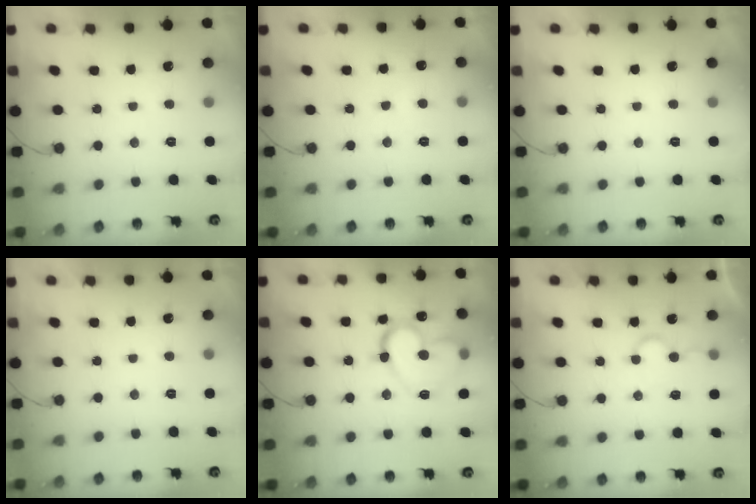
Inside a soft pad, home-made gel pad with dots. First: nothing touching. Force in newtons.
{"total": 3.4, "press": 3.4, "slide": 0.2}
{"total": 0.0}
{"total": 1.9, "press": 1.9, "slide": 0.1}
{"total": 15.6, "press": 15.5, "slide": 1.4}
{"total": 4.7, "press": 4.7, "slide": 0.3}